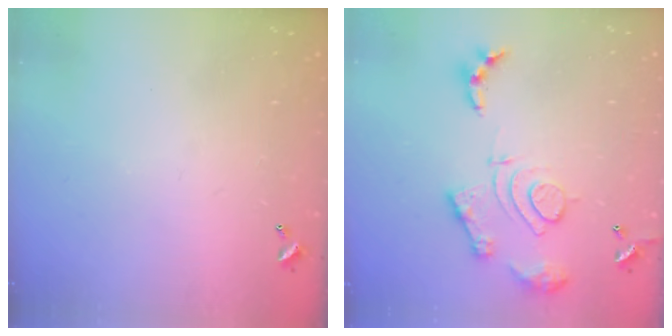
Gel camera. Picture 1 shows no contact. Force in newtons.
{"total": 14.5, "press": 14.4, "slide": 1.3}